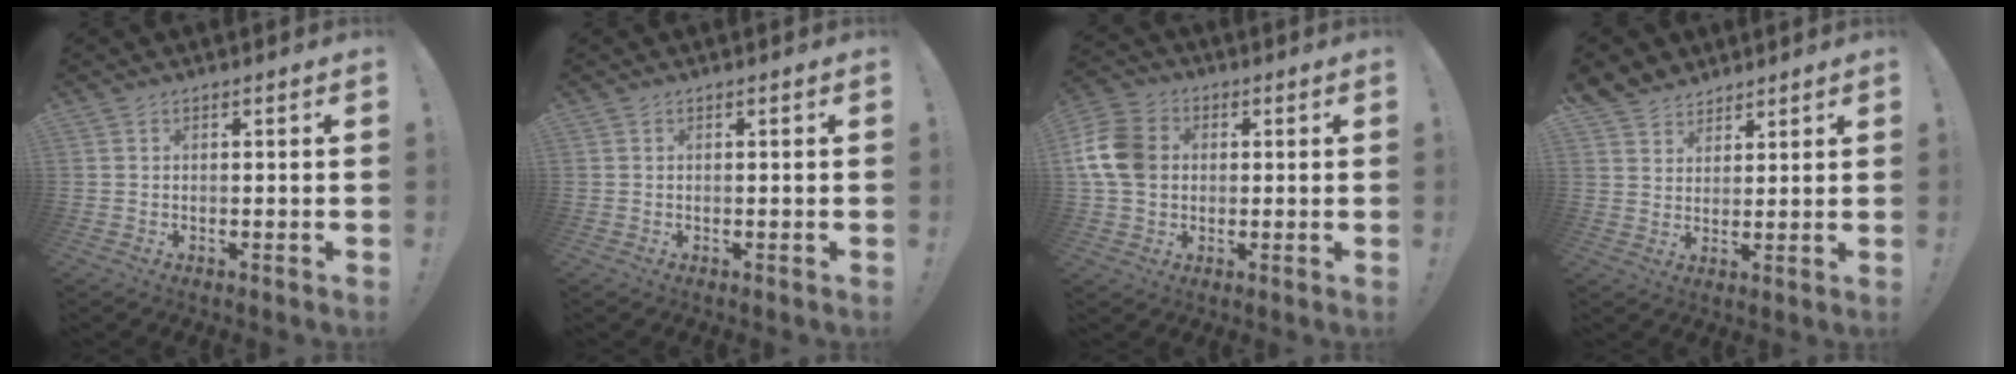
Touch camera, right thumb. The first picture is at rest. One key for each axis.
{"total": 0.0}
{"total": 12.8, "fx": 1.2, "fy": 10.0, "fz": 7.9, "tx": -0.143, "ty": 0.008, "tz": 0.027}
{"total": 5.7, "fx": 4.4, "fy": 3.6, "fz": 0.0, "tx": -0.008, "ty": -0.033, "tz": 0.087}